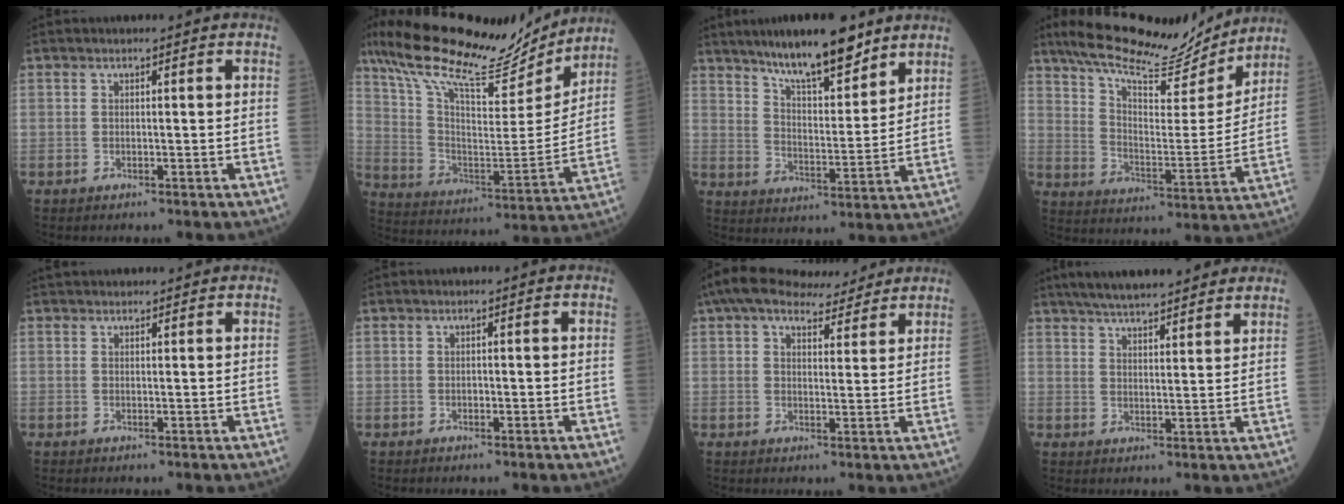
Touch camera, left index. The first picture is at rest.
{"total": 22.9, "force": [19.4, 5.2, 11.0], "torque": [-0.201, 0.000, 0.312]}
{"total": 12.6, "force": [10.0, 2.4, 7.4], "torque": [-0.123, 0.000, 0.170]}
{"total": 19.1, "force": [17.0, 3.5, 7.7], "torque": [-0.132, -0.007, 0.262]}
{"total": 4.6, "force": [4.3, 0.8, 1.3], "torque": [-0.011, 0.035, 0.058]}
{"total": 0.0}
{"total": 11.4, "force": [10.1, 2.7, 4.5], "torque": [-0.074, 0.029, 0.150]}
{"total": 14.3, "force": [12.4, 2.3, 6.8], "torque": [-0.105, 0.027, 0.180]}